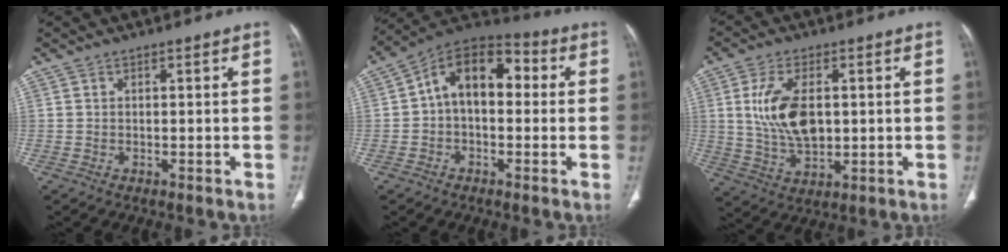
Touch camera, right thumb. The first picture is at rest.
{"total": 12.8, "force": [1.0, 8.0, 9.9], "torque": [-0.126, 0.041, 0.001]}
{"total": 11.5, "force": [1.5, 6.4, 9.5], "torque": [-0.180, -0.008, 0.037]}